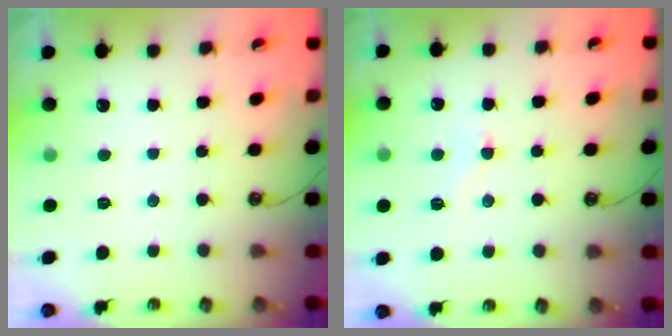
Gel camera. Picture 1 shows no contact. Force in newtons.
{"total": 2.3, "press": 2.2, "slide": 0.9}